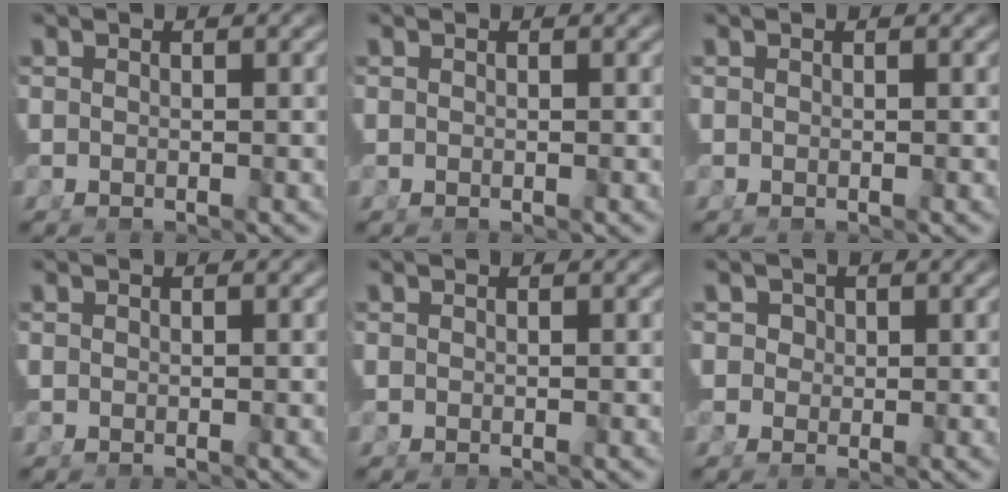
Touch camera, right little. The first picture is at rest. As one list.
[{"total": 0.0}, {"total": 0.0}, {"total": 0.0}, {"total": 0.0}, {"total": 2.3, "force": [0.2, 2.1, 0.8], "torque": [-0.019, -0.003, 0.002]}]